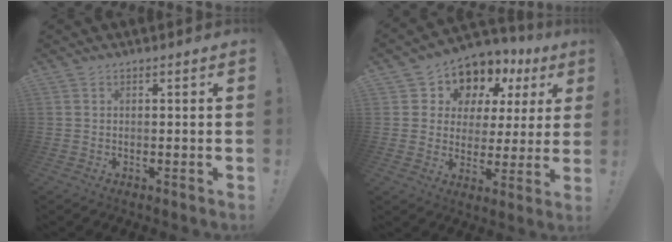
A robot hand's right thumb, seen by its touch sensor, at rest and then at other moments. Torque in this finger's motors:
{"motor_torque": [0.96, 1.01, 0.44, 0.38, 0.00]}